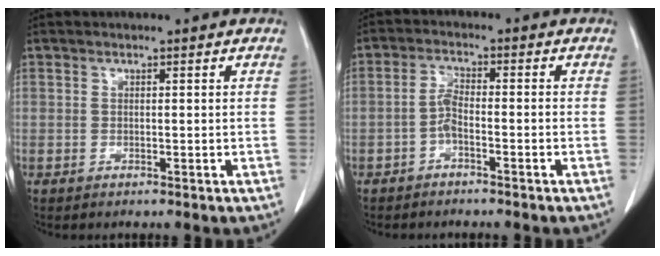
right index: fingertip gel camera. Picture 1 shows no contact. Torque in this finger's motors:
{"motor_torque": [0.44, -0.26, 0.28, 0.07]}